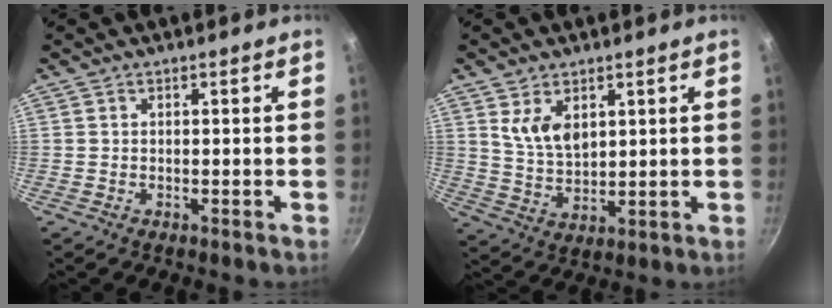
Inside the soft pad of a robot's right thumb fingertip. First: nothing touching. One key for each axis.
{"total": 6.9, "fx": 2.9, "fy": 4.1, "fz": 4.8, "tx": -0.072, "ty": -0.020, "tz": 0.066}